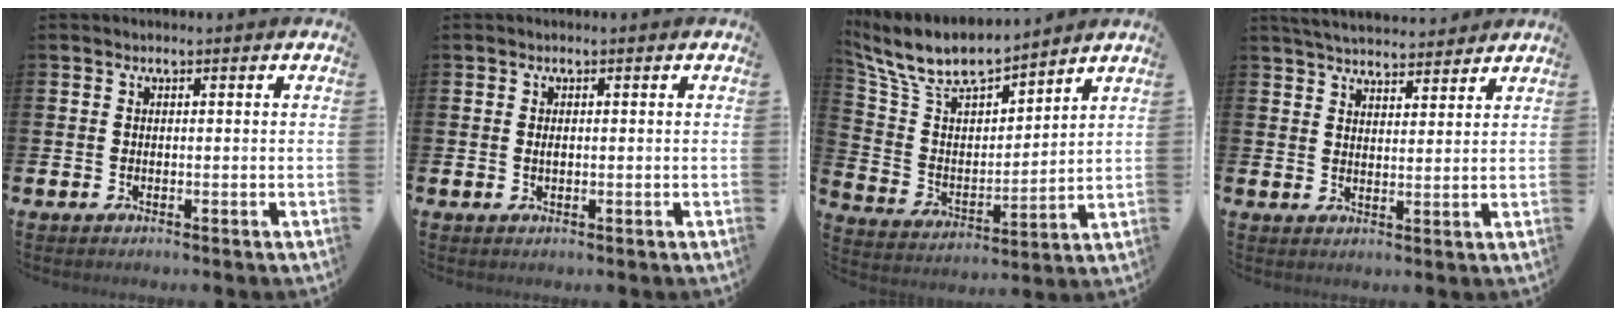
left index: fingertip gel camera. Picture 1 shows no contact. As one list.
[{"total": 0.5, "force": [0.1, 0.2, 0.5], "torque": [-0.009, 0.001, 0.001]}, {"total": 9.5, "force": [8.6, 2.4, 3.1], "torque": [-0.109, -0.059, 0.151]}, {"total": 4.7, "force": [4.6, 0.6, 0.3], "torque": [-0.019, -0.025, 0.083]}]